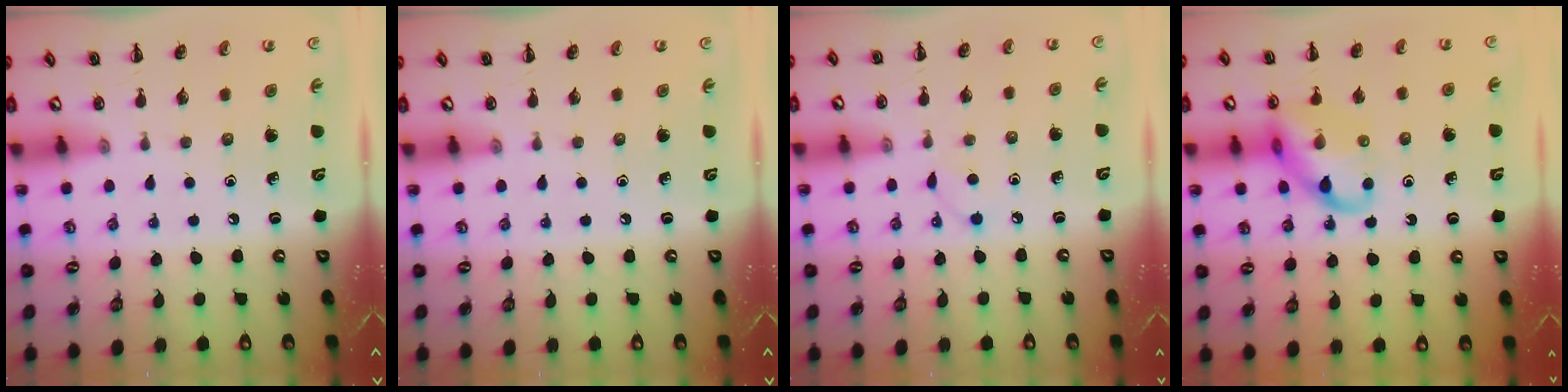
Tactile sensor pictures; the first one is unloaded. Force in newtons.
{"total": 0.0}
{"total": 2.9, "press": 2.7, "slide": 0.9}
{"total": 13.2, "press": 13.1, "slide": 1.5}